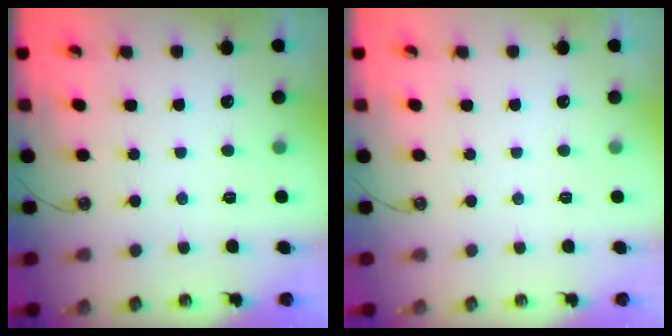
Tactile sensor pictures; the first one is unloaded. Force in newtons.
{"total": 0.0}